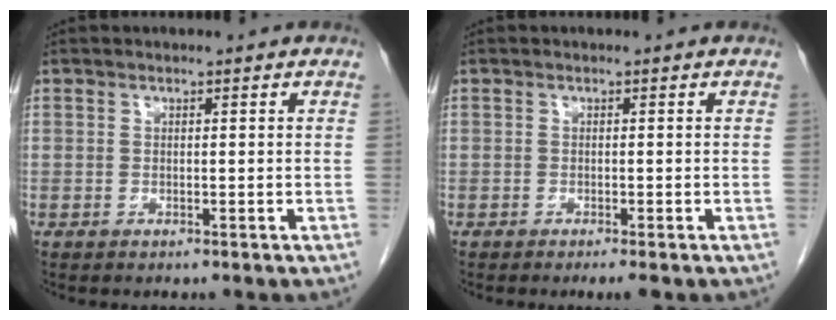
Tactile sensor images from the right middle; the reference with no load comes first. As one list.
[{"total": 1.4, "force": [-1.0, 0.1, 1.0], "torque": [-0.016, -0.006, -0.015]}]